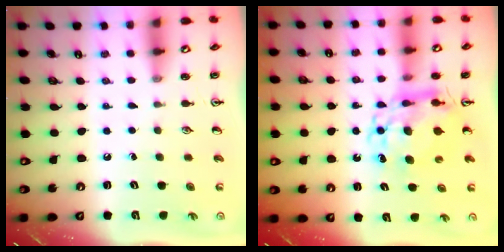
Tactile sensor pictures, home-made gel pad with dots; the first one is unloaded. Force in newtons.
{"total": 11.1, "press": 11.1, "slide": 1.0}